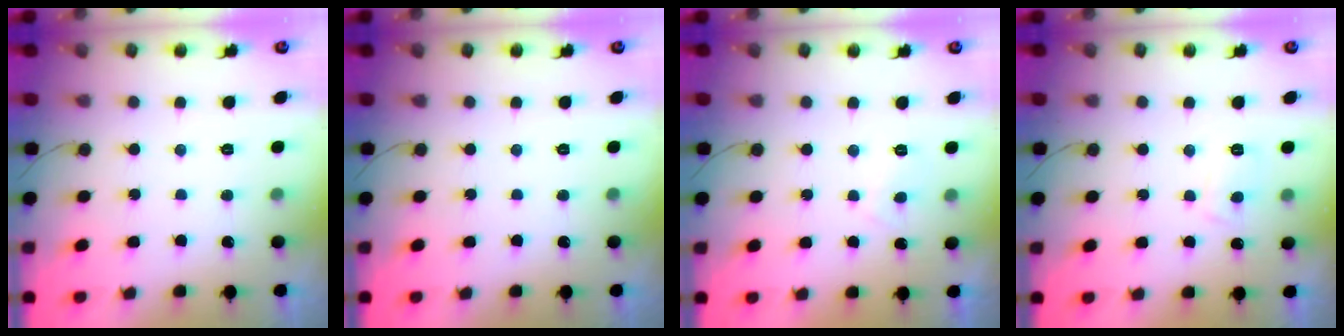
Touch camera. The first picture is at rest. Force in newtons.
{"total": 0.0}
{"total": 2.4, "press": 2.3, "slide": 0.6}
{"total": 4.1, "press": 4.0, "slide": 0.8}